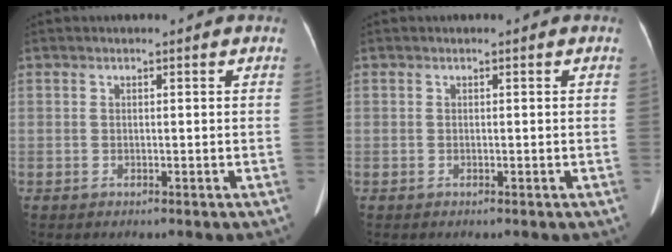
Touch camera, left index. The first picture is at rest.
{"total": 0.0}